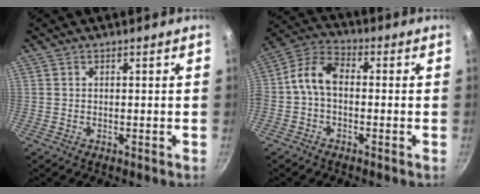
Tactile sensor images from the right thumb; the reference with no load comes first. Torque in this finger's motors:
{"motor_torque": [2.27, 2.74, 1.74, -0.57, 0.32]}